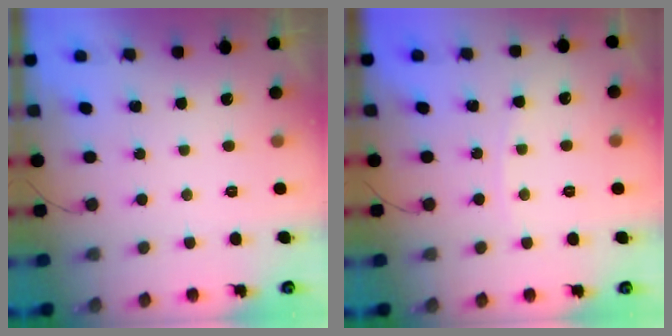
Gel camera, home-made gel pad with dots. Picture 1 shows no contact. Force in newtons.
{"total": 3.8, "press": 3.8, "slide": 0.4}